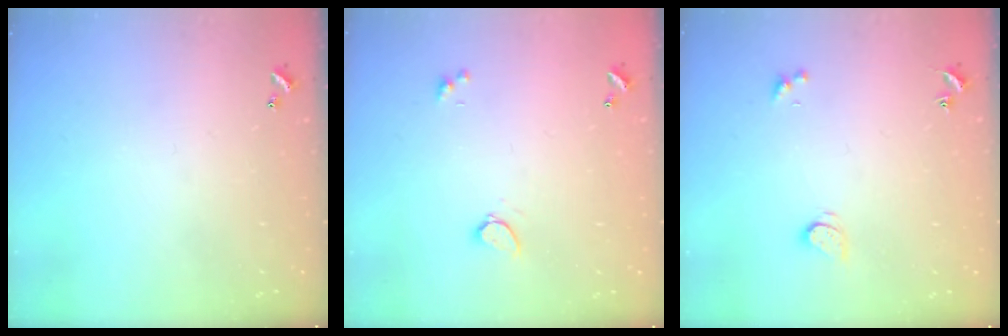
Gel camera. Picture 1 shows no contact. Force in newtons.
{"total": 1.0, "press": 0.9, "slide": 0.4}
{"total": 1.4, "press": 1.4, "slide": 0.4}